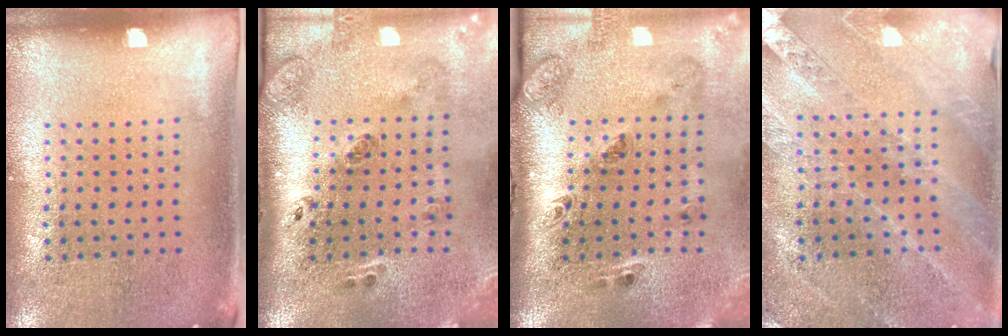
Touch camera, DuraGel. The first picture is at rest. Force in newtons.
{"total": 3.2, "press": 1.9, "slide": 2.6}
{"total": 3.4, "press": 2.1, "slide": 2.6}
{"total": 1.3, "press": 1.3, "slide": 0.2}